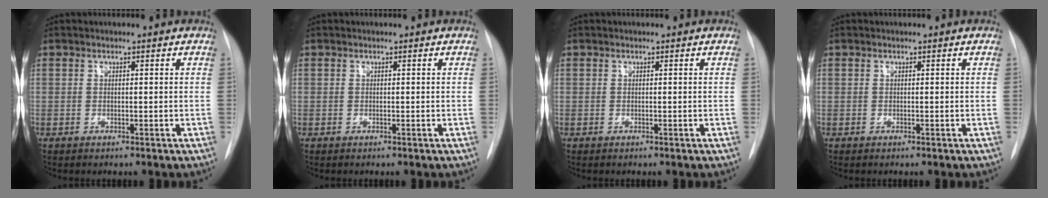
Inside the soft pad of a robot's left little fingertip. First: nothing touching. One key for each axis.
{"total": 0.0}
{"total": 0.0}
{"total": 0.0}